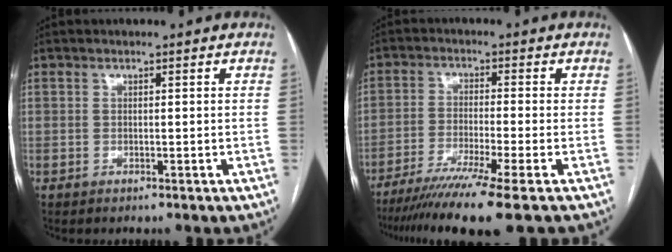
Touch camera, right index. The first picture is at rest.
{"total": 11.9, "force": [-8.9, -2.0, 7.6], "torque": [-0.115, -0.033, -0.138]}